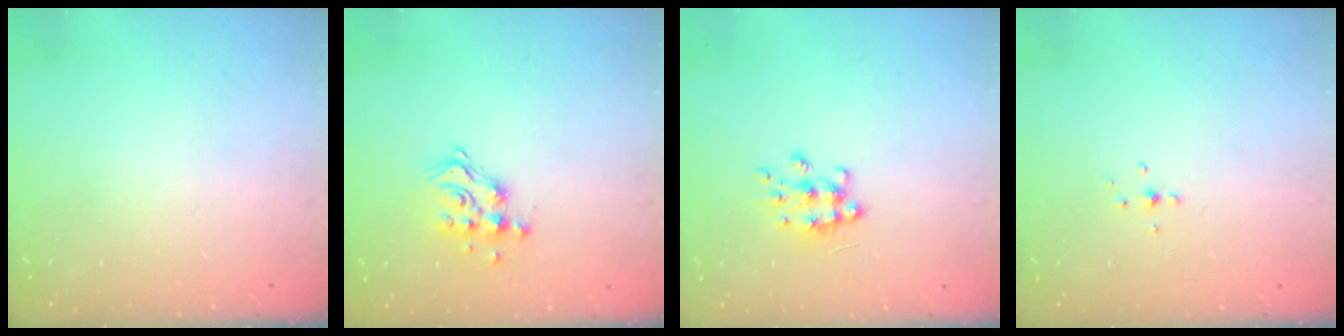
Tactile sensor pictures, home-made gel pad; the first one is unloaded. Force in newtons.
{"total": 11.2, "press": 11.1, "slide": 0.9}
{"total": 8.0, "press": 8.0, "slide": 0.7}
{"total": 2.8, "press": 2.7, "slide": 0.7}